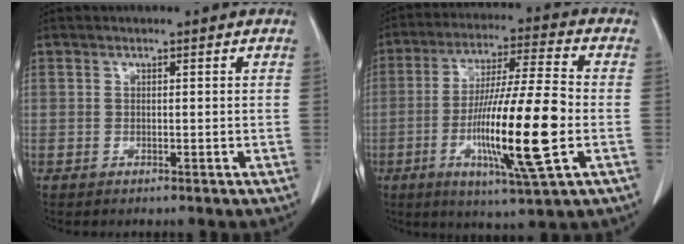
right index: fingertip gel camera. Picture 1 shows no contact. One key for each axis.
{"total": 16.8, "fx": -3.9, "fy": 0.3, "fz": 16.3, "tx": -0.302, "ty": -0.015, "tz": -0.069}